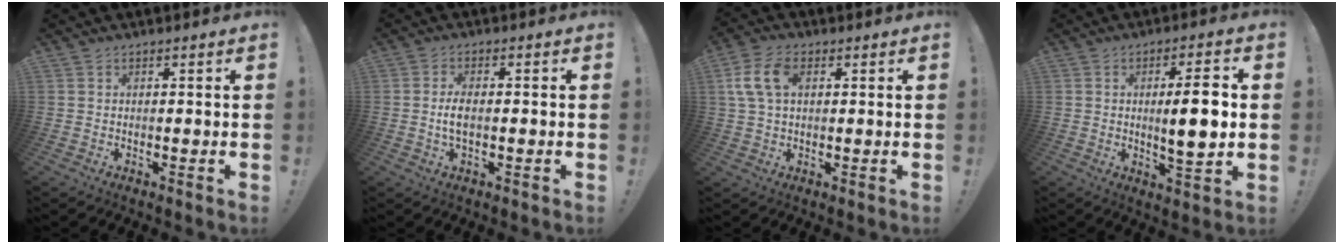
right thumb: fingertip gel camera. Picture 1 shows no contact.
{"total": 4.3, "force": [-0.3, 1.9, 3.9], "torque": [-0.074, -0.001, -0.010]}
{"total": 9.8, "force": [2.6, 6.1, 7.3], "torque": [-0.148, 0.007, 0.048]}
{"total": 10.2, "force": [0.7, 1.7, 10.0], "torque": [-0.151, -0.010, 0.002]}